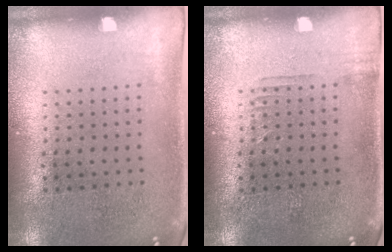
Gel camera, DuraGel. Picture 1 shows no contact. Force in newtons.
{"total": 0.7, "press": 0.6, "slide": 0.2}